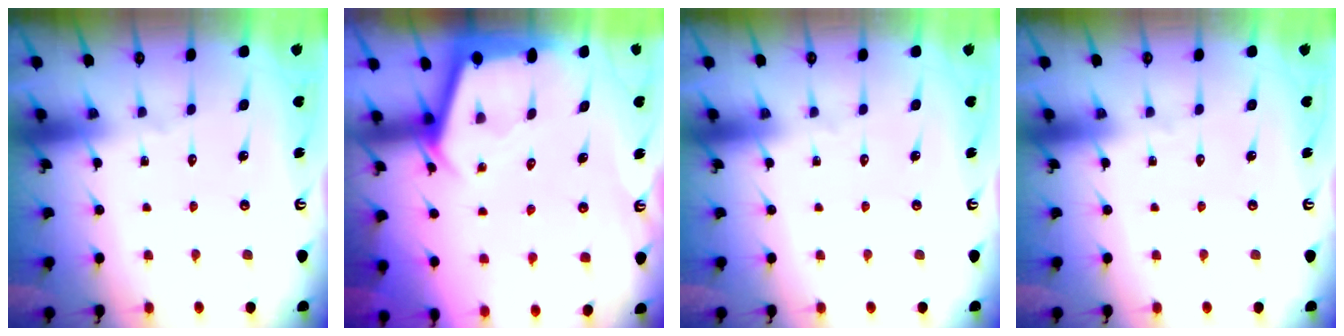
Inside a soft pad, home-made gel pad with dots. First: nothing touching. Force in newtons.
{"total": 2.9, "press": 2.9, "slide": 0.3}
{"total": 0.0}
{"total": 0.0}